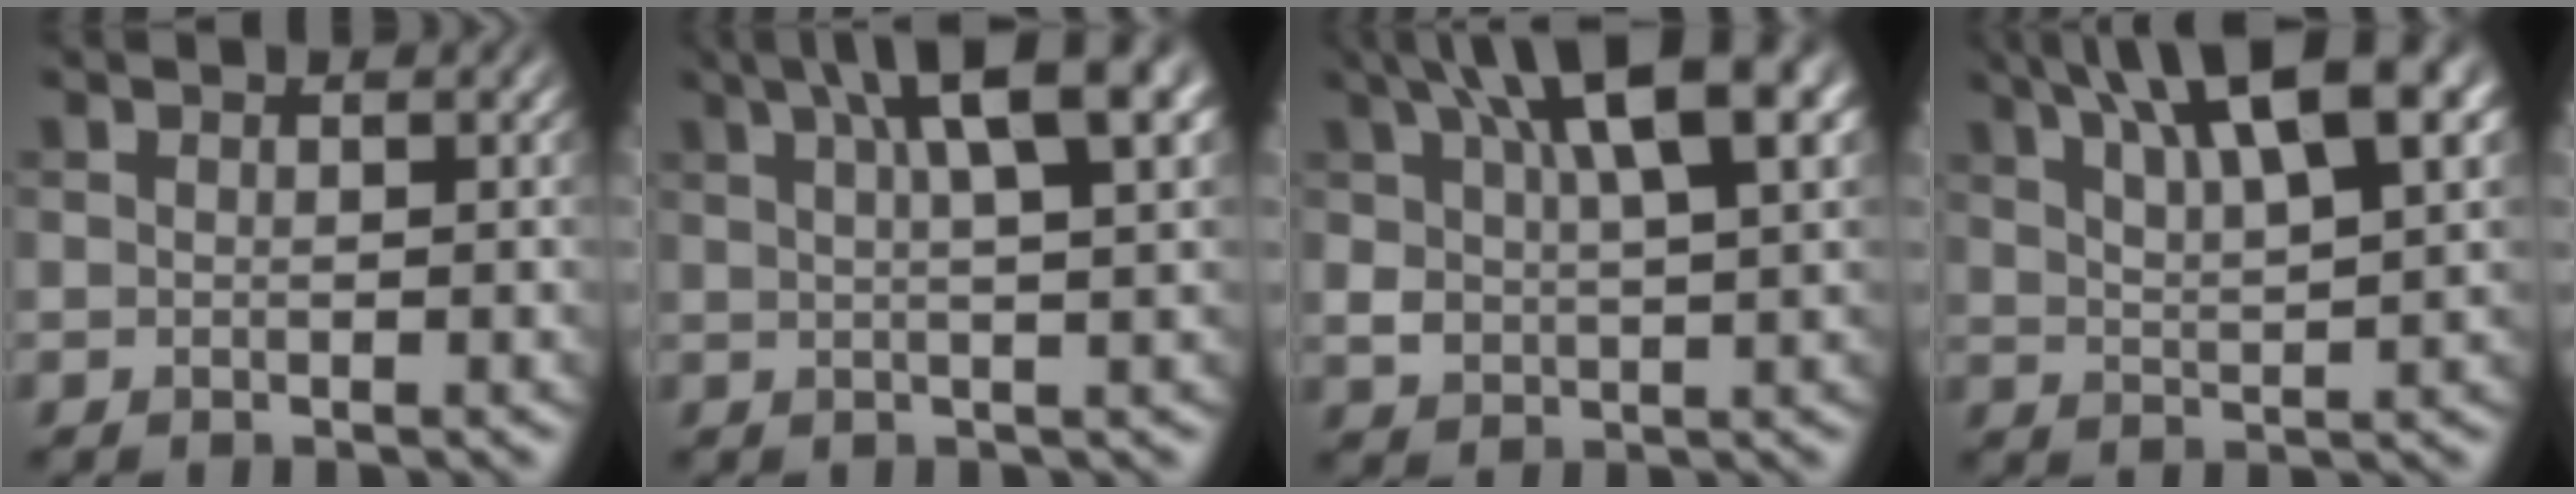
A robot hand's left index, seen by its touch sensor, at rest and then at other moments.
{"total": 8.9, "force": [4.4, 2.3, 7.4], "torque": [-0.067, 0.032, 0.053]}
{"total": 10.6, "force": [5.1, 4.3, 8.1], "torque": [-0.139, 0.014, 0.097]}
{"total": 12.1, "force": [7.0, 3.5, 9.2], "torque": [-0.127, 0.030, 0.102]}